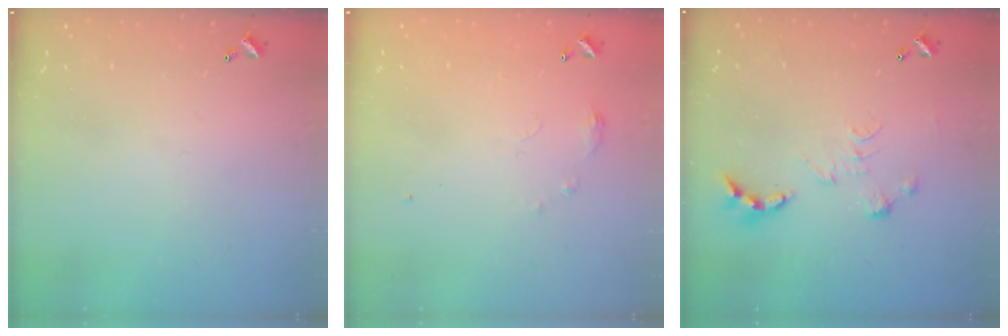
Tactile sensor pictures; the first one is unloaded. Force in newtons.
{"total": 3.6, "press": 3.5, "slide": 0.6}
{"total": 0.0}